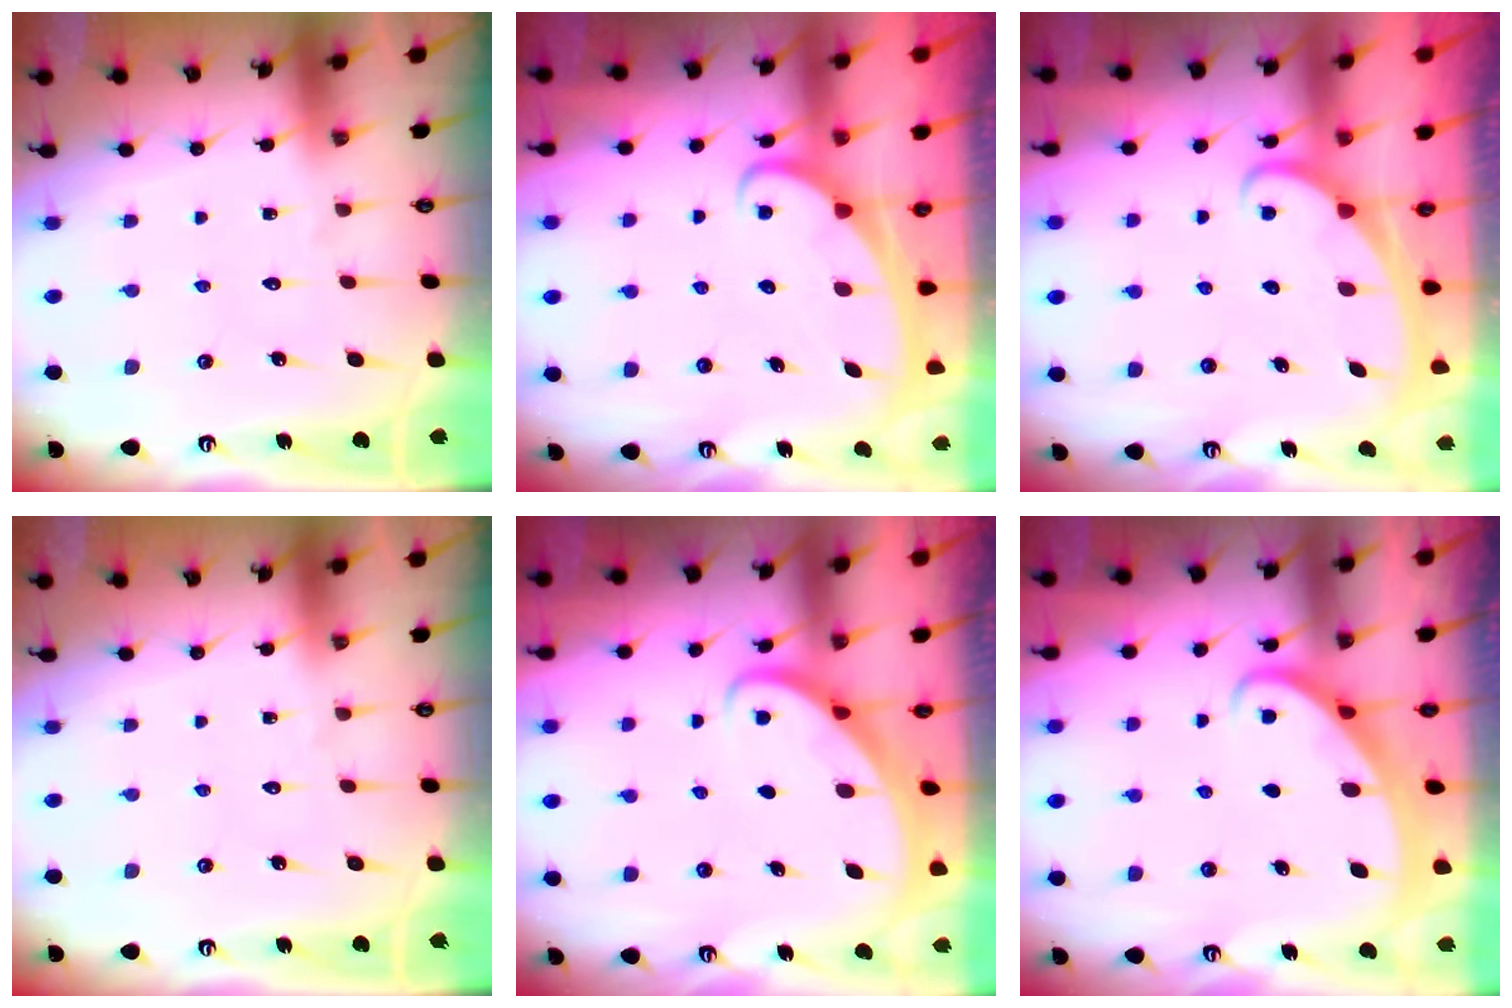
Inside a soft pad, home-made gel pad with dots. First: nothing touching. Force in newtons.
{"total": 2.1, "press": 2.1, "slide": 0.2}
{"total": 1.9, "press": 1.9, "slide": 0.1}
{"total": 0.0}
{"total": 2.7, "press": 2.7, "slide": 0.3}
{"total": 2.3, "press": 2.3, "slide": 0.2}